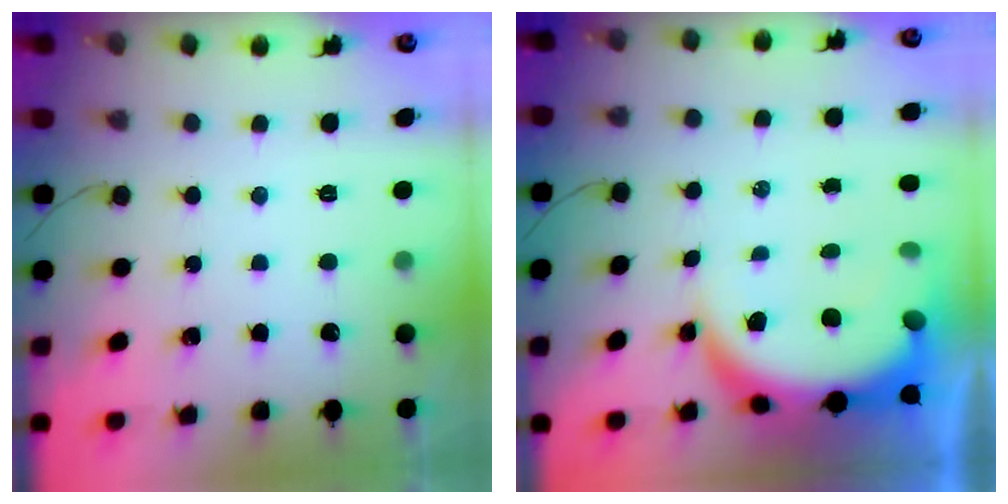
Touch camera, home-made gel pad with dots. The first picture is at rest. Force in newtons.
{"total": 9.6, "press": 9.6, "slide": 1.2}